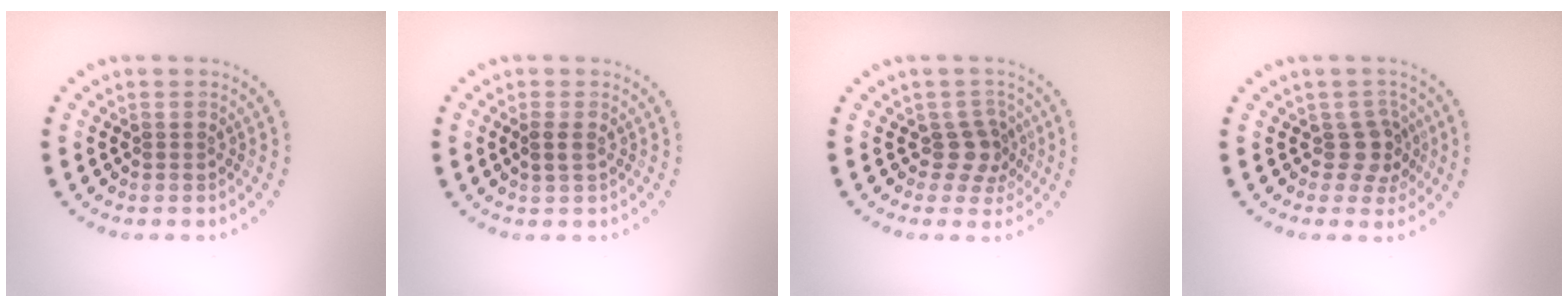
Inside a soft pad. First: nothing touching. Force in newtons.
{"total": 1.0, "press": 0.9, "slide": 0.2}
{"total": 2.4, "press": 1.8, "slide": 1.6}
{"total": 2.4, "press": 2.0, "slide": 1.4}